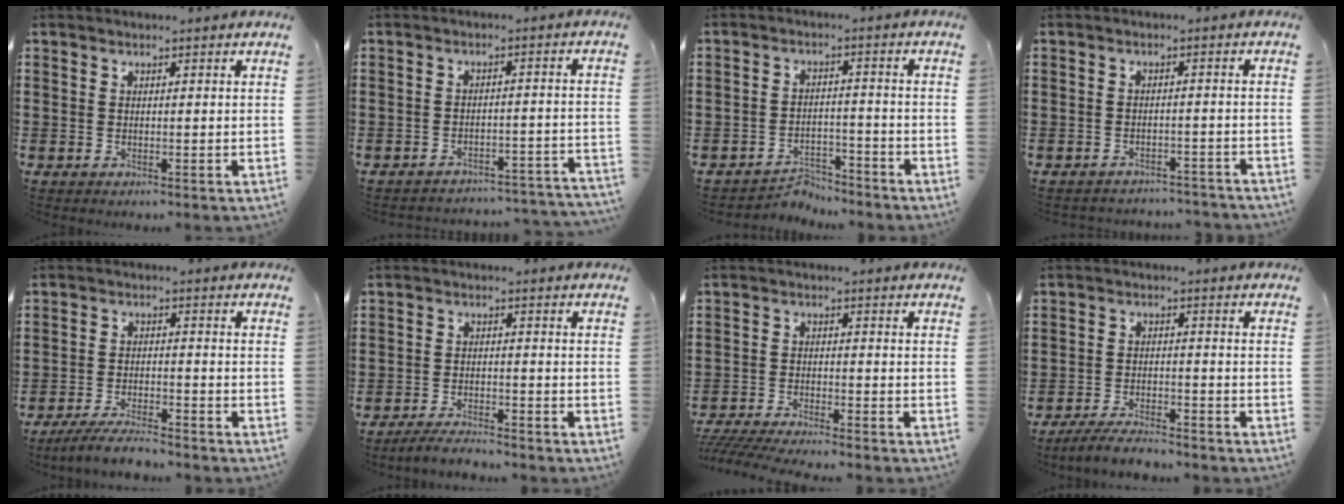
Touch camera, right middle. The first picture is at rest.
{"total": 3.3, "force": [-3.3, 0.3, 0.5], "torque": [-0.013, 0.004, -0.071]}
{"total": 4.3, "force": [-4.2, 1.0, 0.0], "torque": [-0.006, 0.006, -0.088]}
{"total": 2.5, "force": [-2.5, 0.3, 0.0], "torque": [-0.007, 0.001, -0.054]}
{"total": 4.6, "force": [-4.2, 0.4, 1.8], "torque": [-0.044, -0.005, -0.085]}
{"total": 3.3, "force": [-3.2, 0.3, 0.6], "torque": [-0.014, 0.003, -0.066]}
{"total": 4.2, "force": [-4.1, 0.0, 1.0], "torque": [-0.032, -0.010, -0.088]}
{"total": 4.2, "force": [-4.0, 0.6, 1.3], "torque": [-0.030, 0.001, -0.081]}